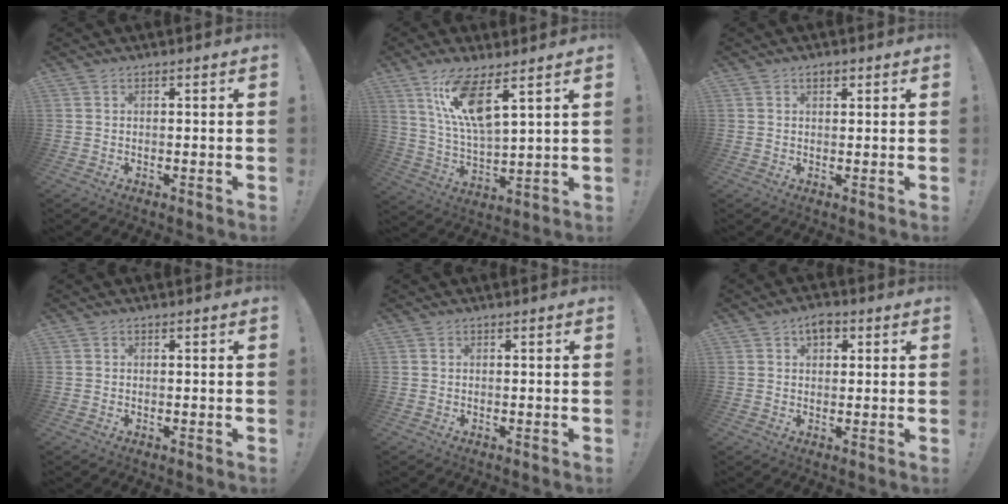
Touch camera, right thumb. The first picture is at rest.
{"total": 12.9, "force": [7.7, 3.0, 9.9], "torque": [-0.198, -0.032, 0.130]}
{"total": 1.9, "force": [1.0, 1.0, 1.2], "torque": [-0.018, 0.000, 0.017]}
{"total": 0.0}
{"total": 0.0}
{"total": 3.9, "force": [2.0, 2.3, 2.4], "torque": [-0.025, -0.004, 0.031]}